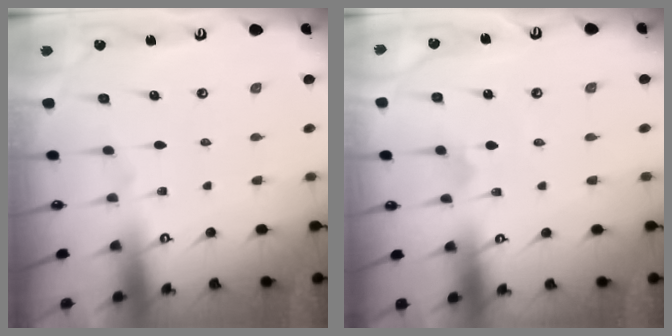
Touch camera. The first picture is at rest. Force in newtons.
{"total": 1.7, "press": 1.7, "slide": 0.2}